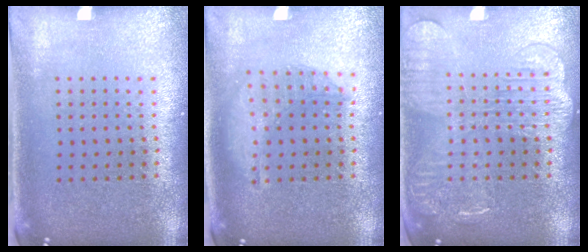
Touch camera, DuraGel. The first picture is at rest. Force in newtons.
{"total": 1.3, "press": 1.3, "slide": 0.4}
{"total": 3.7, "press": 3.6, "slide": 0.5}